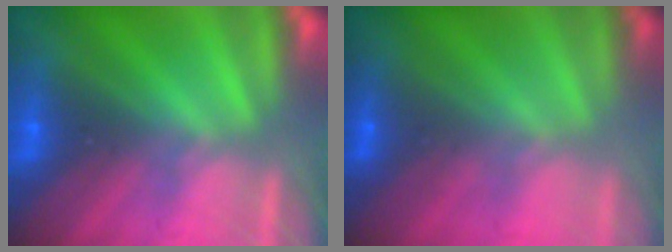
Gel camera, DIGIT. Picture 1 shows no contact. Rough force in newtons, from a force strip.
{"total": 1.2}